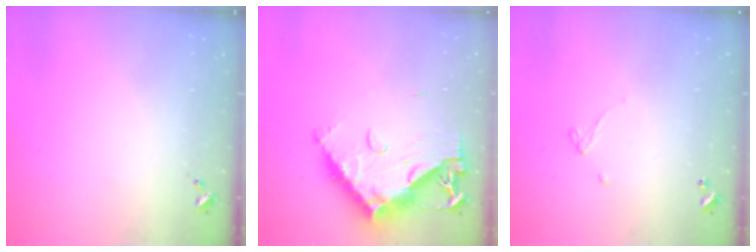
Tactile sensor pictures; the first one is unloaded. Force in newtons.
{"total": 17.4, "press": 17.3, "slide": 1.6}
{"total": 2.6, "press": 2.6, "slide": 0.2}